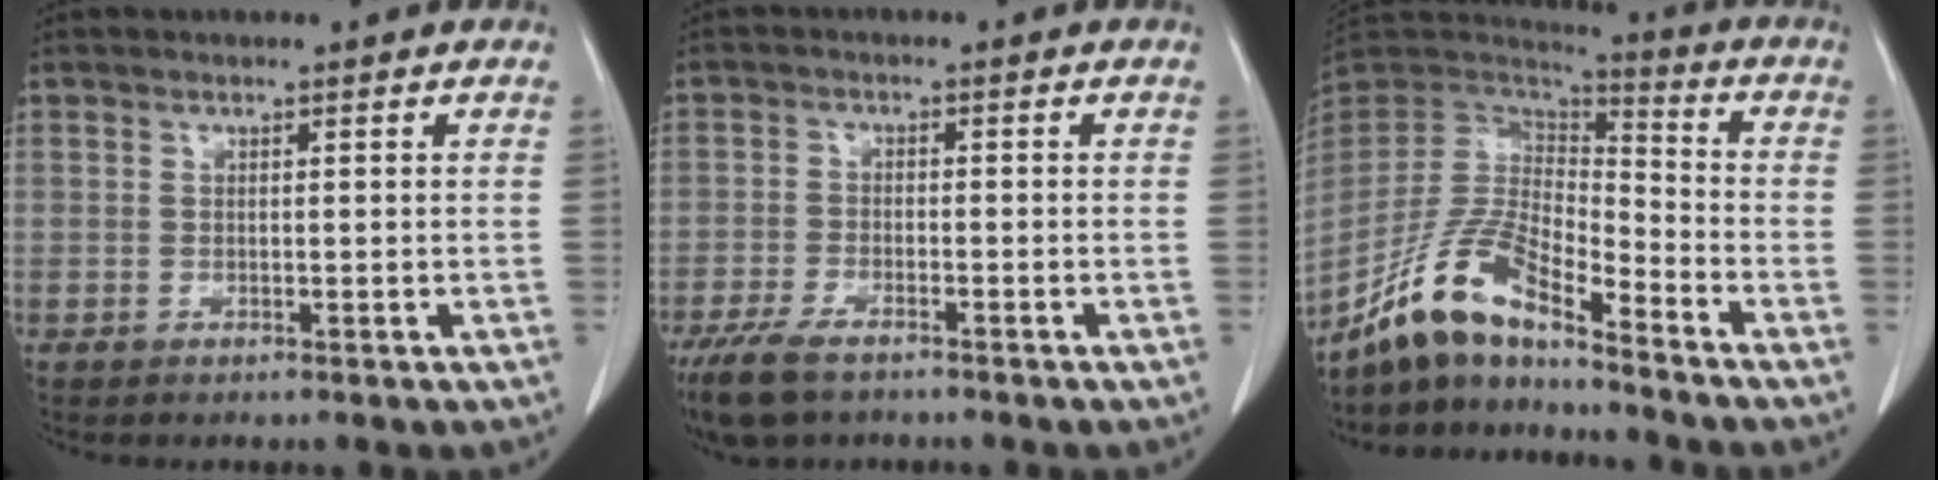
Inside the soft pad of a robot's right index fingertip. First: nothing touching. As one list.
[{"total": 7.0, "force": [-5.2, 2.3, 4.1], "torque": [-0.082, -0.013, -0.091]}, {"total": 13.4, "force": [-10.8, 2.6, 7.5], "torque": [-0.159, 0.009, -0.205]}]